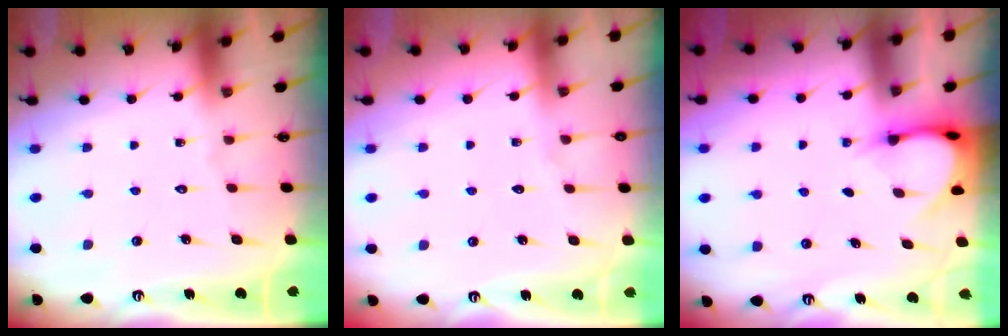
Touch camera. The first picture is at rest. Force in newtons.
{"total": 3.5, "press": 3.5, "slide": 0.5}
{"total": 4.0, "press": 4.0, "slide": 0.3}